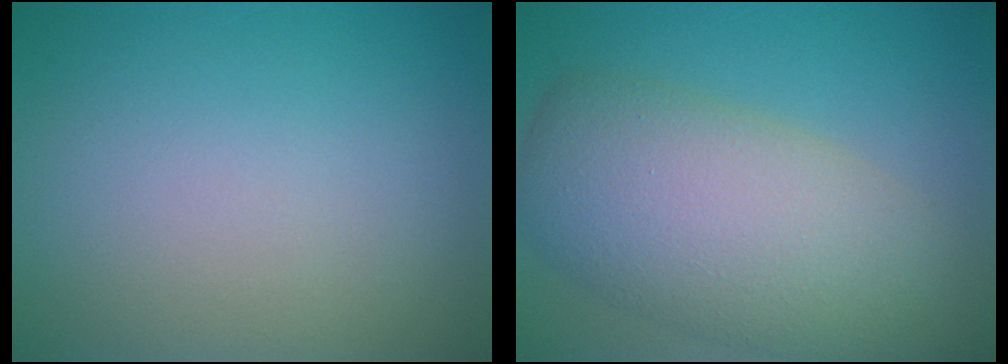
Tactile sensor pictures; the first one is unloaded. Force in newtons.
{"total": 9.6, "press": 9.6, "slide": 0.5}